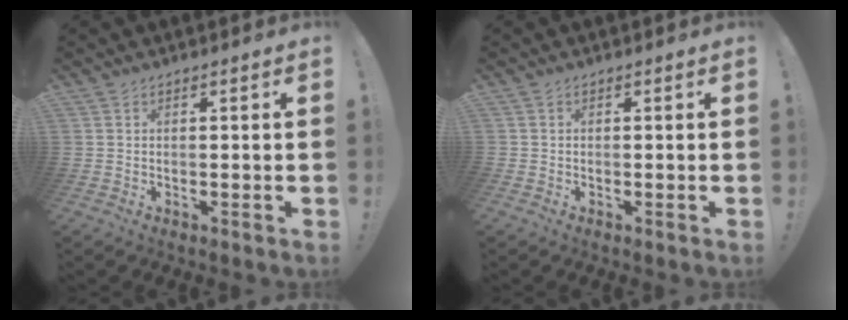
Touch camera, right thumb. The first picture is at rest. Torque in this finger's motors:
{"motor_torque": [-0.01, -0.18, 0.10, -0.14, 0.00]}